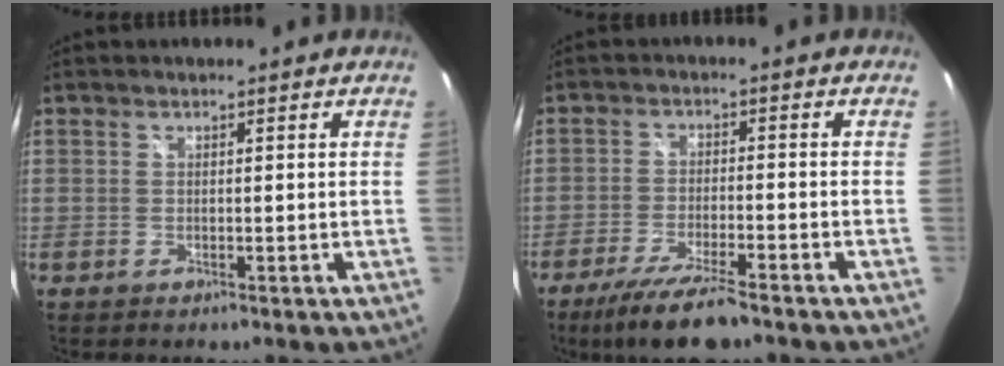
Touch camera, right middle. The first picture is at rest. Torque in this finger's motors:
{"motor_torque": [1.10, -1.04, 0.50, 0.11]}